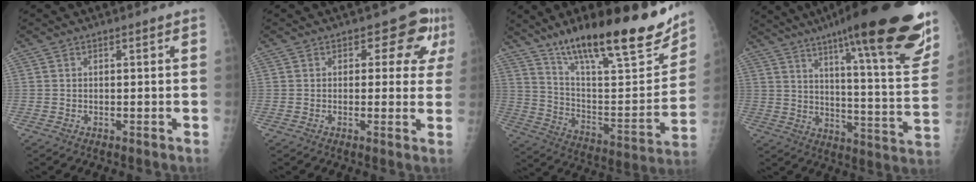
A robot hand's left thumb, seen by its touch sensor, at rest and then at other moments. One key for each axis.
{"total": 7.1, "fx": 2.7, "fy": 4.5, "fz": 4.7, "tx": -0.007, "ty": -0.002, "tz": 0.021}
{"total": 27.7, "fx": 19.0, "fy": 7.1, "fz": 18.9, "tx": -0.260, "ty": -0.070, "tz": 0.310}
{"total": 31.6, "fx": 21.3, "fy": 4.9, "fz": 22.8, "tx": -0.277, "ty": -0.083, "tz": 0.295}